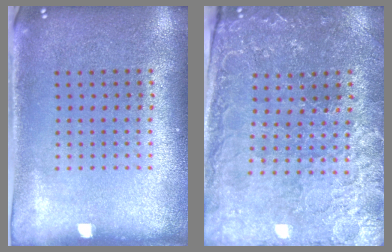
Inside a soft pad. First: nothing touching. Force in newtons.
{"total": 1.7, "press": 1.7, "slide": 0.3}